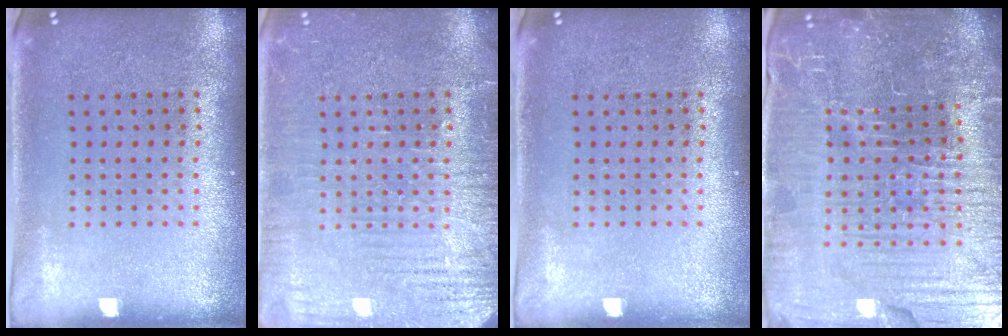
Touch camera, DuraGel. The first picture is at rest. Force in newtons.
{"total": 4.6, "press": 4.5, "slide": 0.5}
{"total": 0.0}
{"total": 7.1, "press": 6.3, "slide": 3.3}